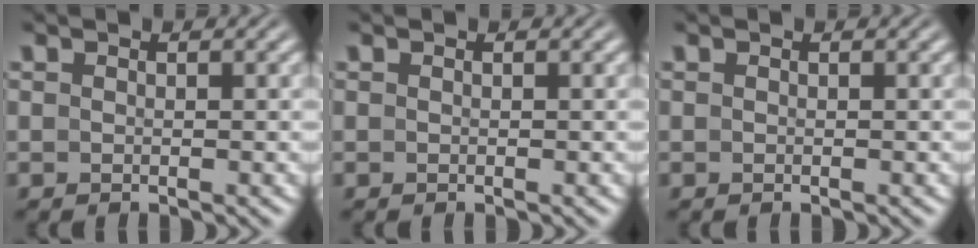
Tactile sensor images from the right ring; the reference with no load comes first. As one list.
[{"total": 0.0}, {"total": 0.0}]